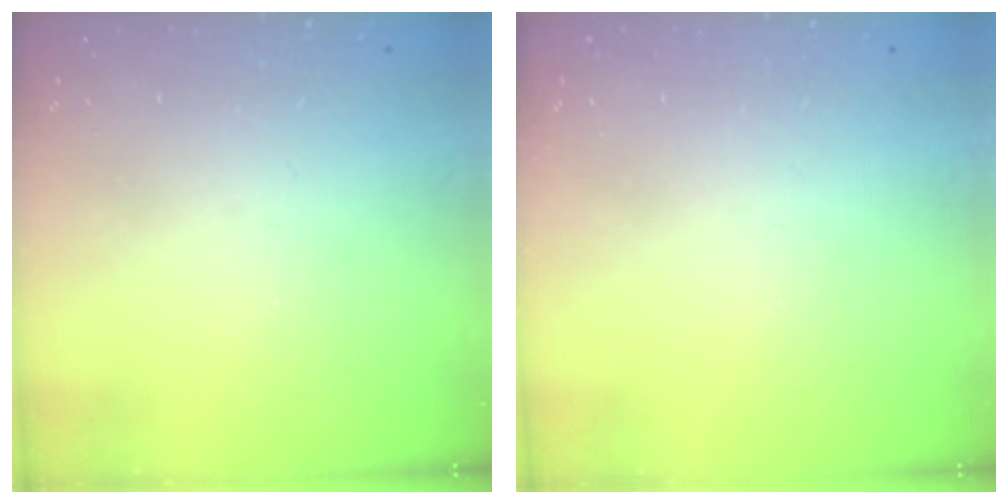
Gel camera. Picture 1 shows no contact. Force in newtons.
{"total": 0.0}